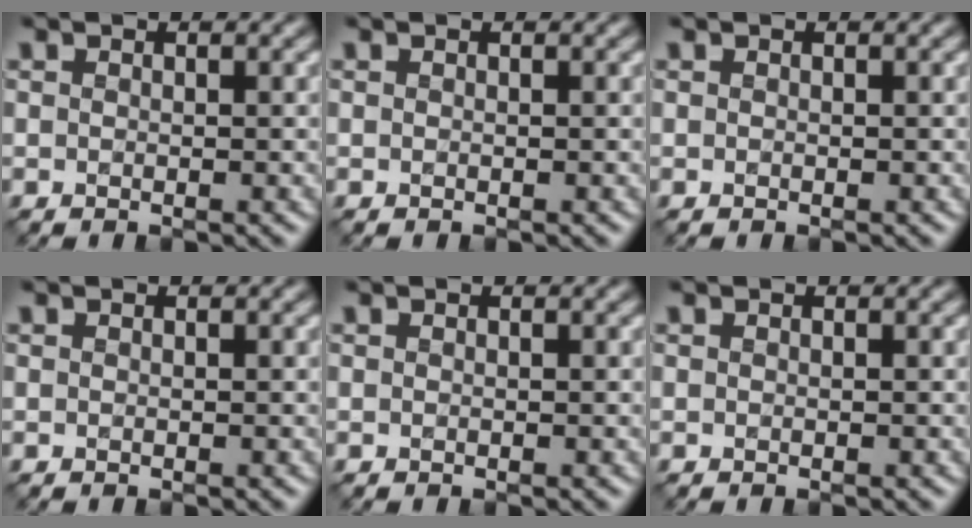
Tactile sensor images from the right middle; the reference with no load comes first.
{"total": 0.0}
{"total": 0.0}
{"total": 0.0}
{"total": 0.0}
{"total": 0.0}